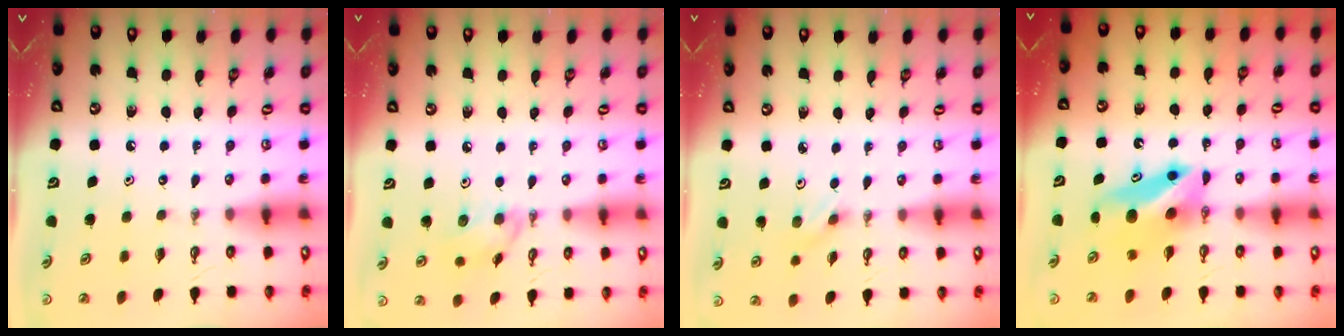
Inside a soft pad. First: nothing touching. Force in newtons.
{"total": 8.5, "press": 8.4, "slide": 1.1}
{"total": 2.9, "press": 2.6, "slide": 1.4}
{"total": 8.1, "press": 7.3, "slide": 3.5}